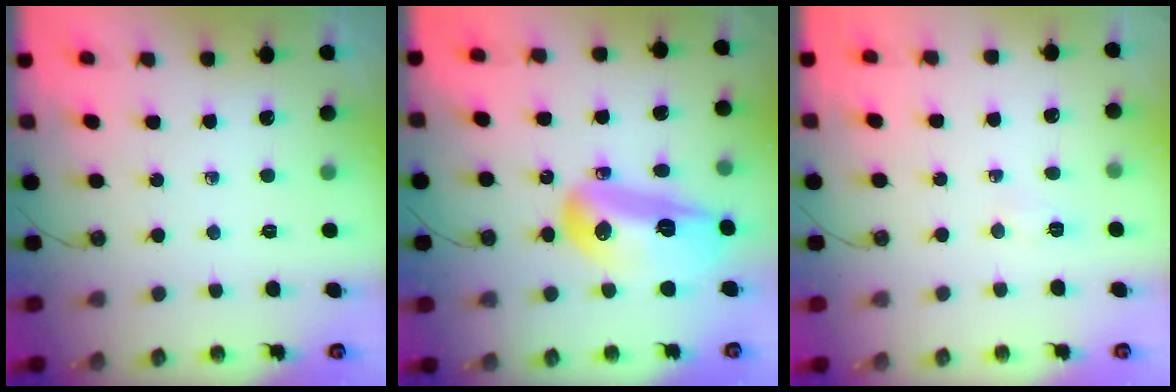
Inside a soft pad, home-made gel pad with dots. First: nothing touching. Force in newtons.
{"total": 17.7, "press": 17.0, "slide": 4.6}
{"total": 3.4, "press": 3.0, "slide": 1.6}